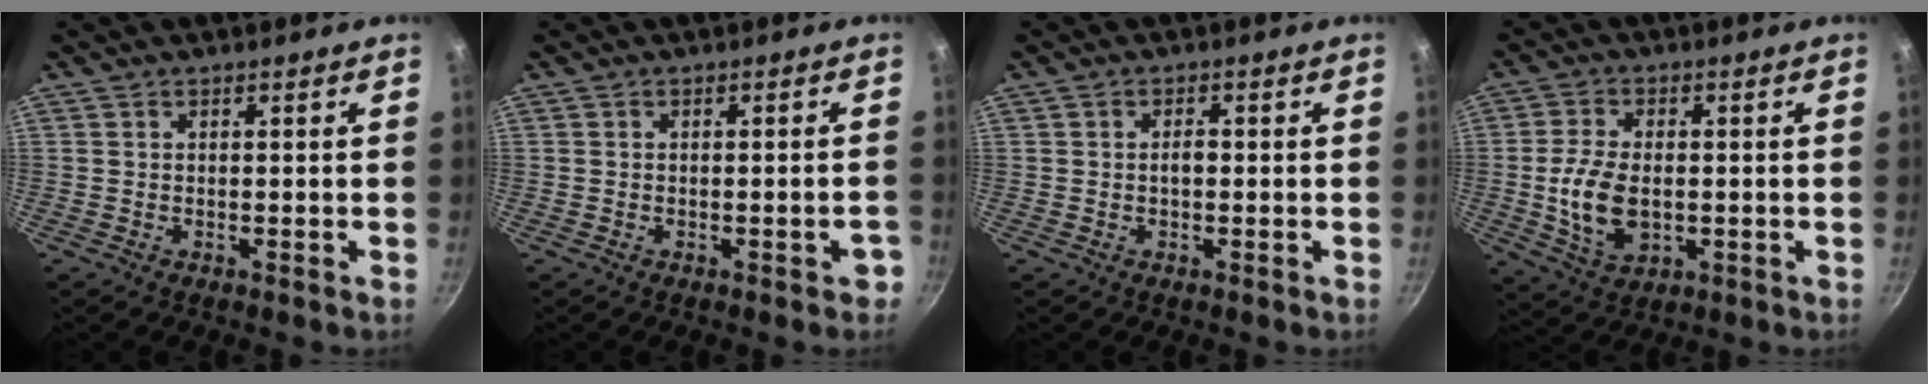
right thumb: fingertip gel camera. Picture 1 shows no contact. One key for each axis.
{"total": 2.7, "fx": -1.3, "fy": 1.0, "fz": 2.1, "tx": -0.011, "ty": 0.014, "tz": -0.016}
{"total": 1.0, "fx": -0.1, "fy": 0.6, "fz": 0.8, "tx": -0.011, "ty": 0.005, "tz": -0.001}
{"total": 10.0, "fx": -0.8, "fy": 6.1, "fz": 7.9, "tx": -0.150, "ty": -0.001, "tz": -0.010}